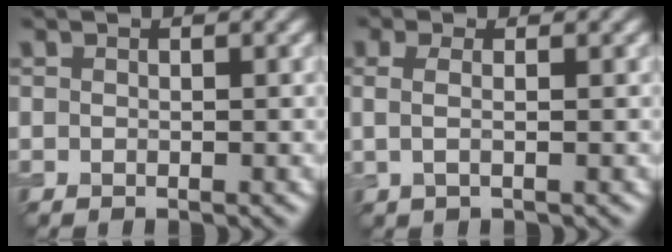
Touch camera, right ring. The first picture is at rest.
{"total": 1.9, "force": [0.3, 0.7, 1.7], "torque": [-0.040, 0.003, -0.002]}